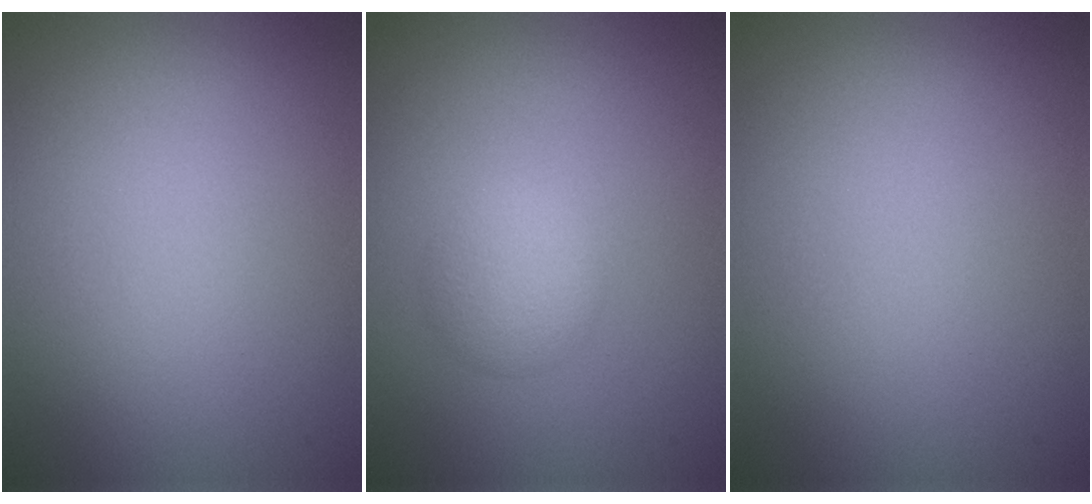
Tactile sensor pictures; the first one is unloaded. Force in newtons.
{"total": 2.5, "press": 2.4, "slide": 0.2}
{"total": 0.0}